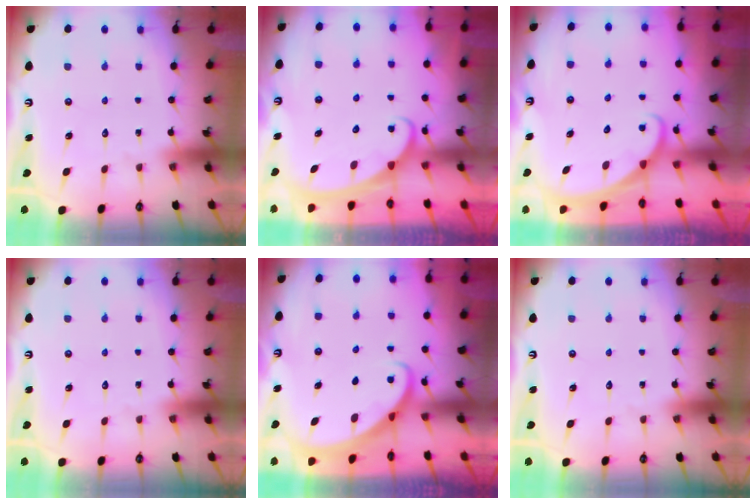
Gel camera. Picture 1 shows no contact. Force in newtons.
{"total": 2.5, "press": 2.4, "slide": 0.4}
{"total": 1.8, "press": 1.8, "slide": 0.1}
{"total": 0.0}
{"total": 2.7, "press": 2.7, "slide": 0.3}
{"total": 0.0}